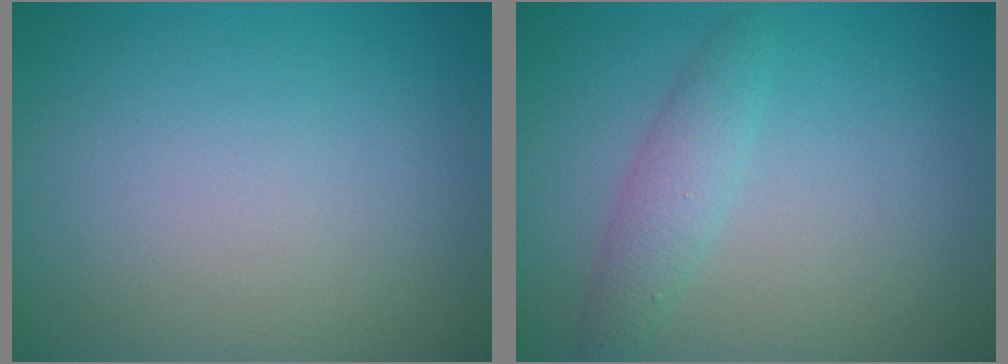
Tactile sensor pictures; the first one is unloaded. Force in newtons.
{"total": 2.3, "press": 2.3, "slide": 0.1}